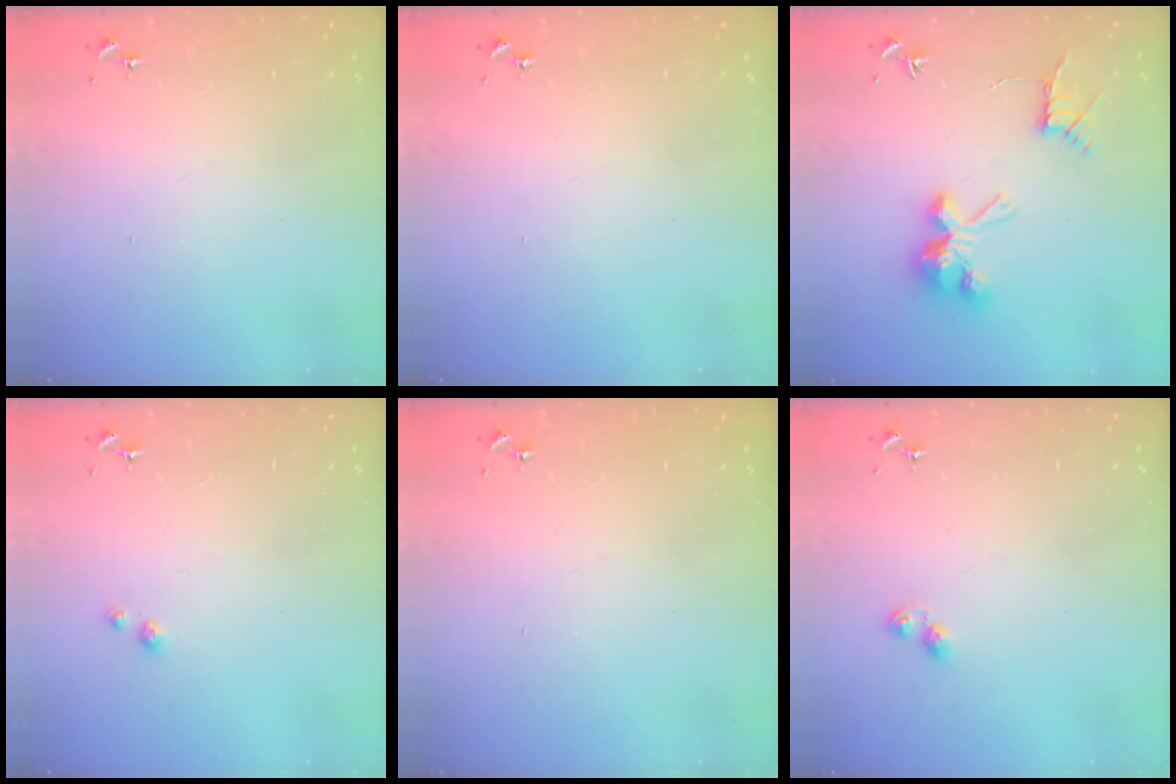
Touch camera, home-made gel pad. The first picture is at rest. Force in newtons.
{"total": 0.0}
{"total": 11.9, "press": 11.8, "slide": 0.6}
{"total": 3.1, "press": 3.1, "slide": 0.3}
{"total": 0.0}
{"total": 5.0, "press": 4.9, "slide": 0.7}